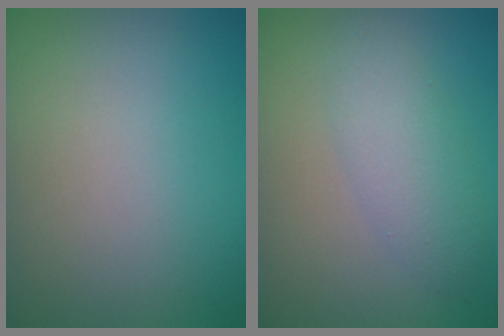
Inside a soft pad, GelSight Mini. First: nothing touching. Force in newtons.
{"total": 2.9, "press": 2.9, "slide": 0.1}